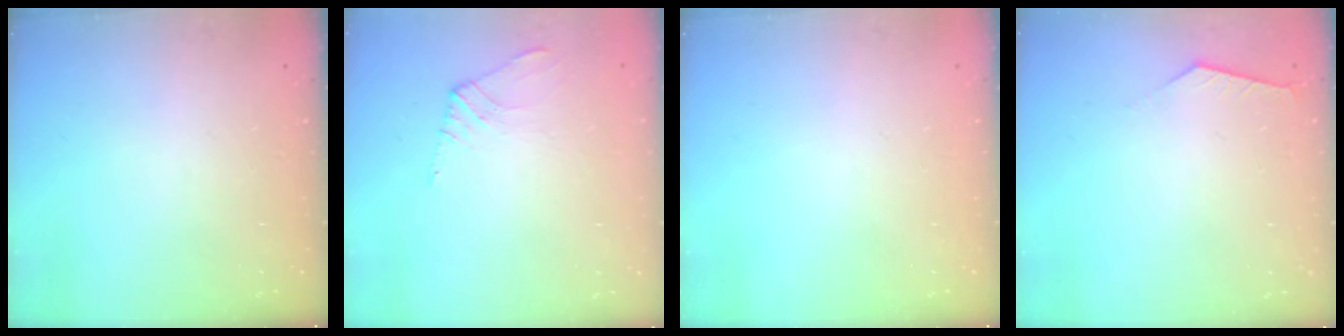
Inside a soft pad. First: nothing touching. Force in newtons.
{"total": 3.0, "press": 3.0, "slide": 0.4}
{"total": 0.0}
{"total": 2.9, "press": 2.9, "slide": 0.5}